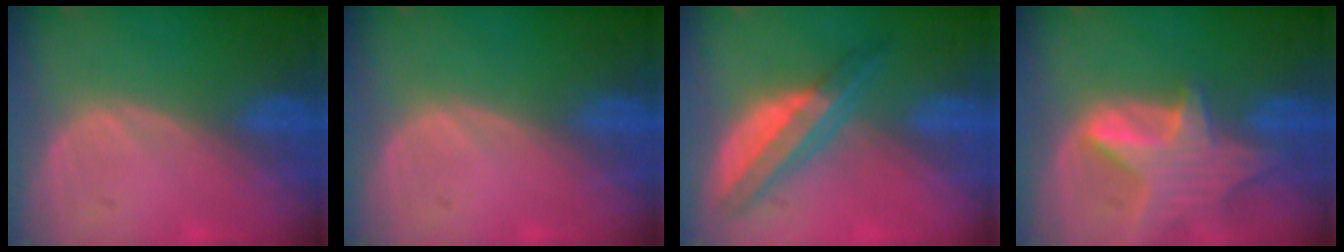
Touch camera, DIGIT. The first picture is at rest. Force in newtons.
{"total": 0.0}
{"total": 6.6, "press": 5.8, "slide": 3.1}
{"total": 8.4, "press": 7.6, "slide": 3.5}